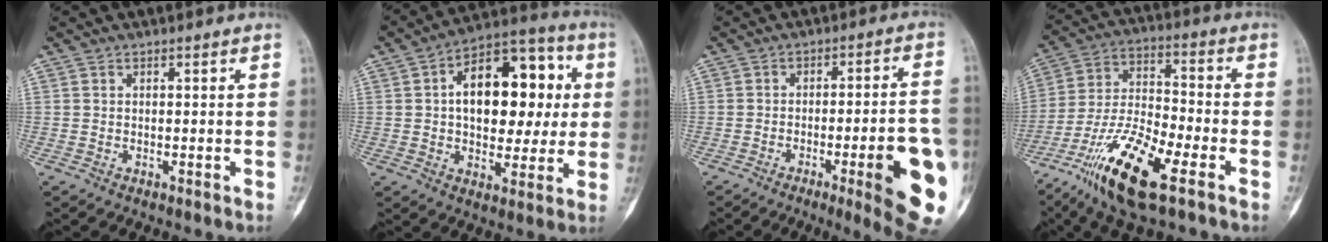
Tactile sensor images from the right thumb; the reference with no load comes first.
{"total": 20.0, "force": [2.9, 11.8, 15.8], "torque": [-0.190, 0.025, 0.040]}
{"total": 16.8, "force": [-5.4, 2.9, 15.7], "torque": [-0.162, 0.013, -0.060]}
{"total": 16.6, "force": [-9.4, 4.3, 13.0], "torque": [-0.264, 0.039, -0.176]}